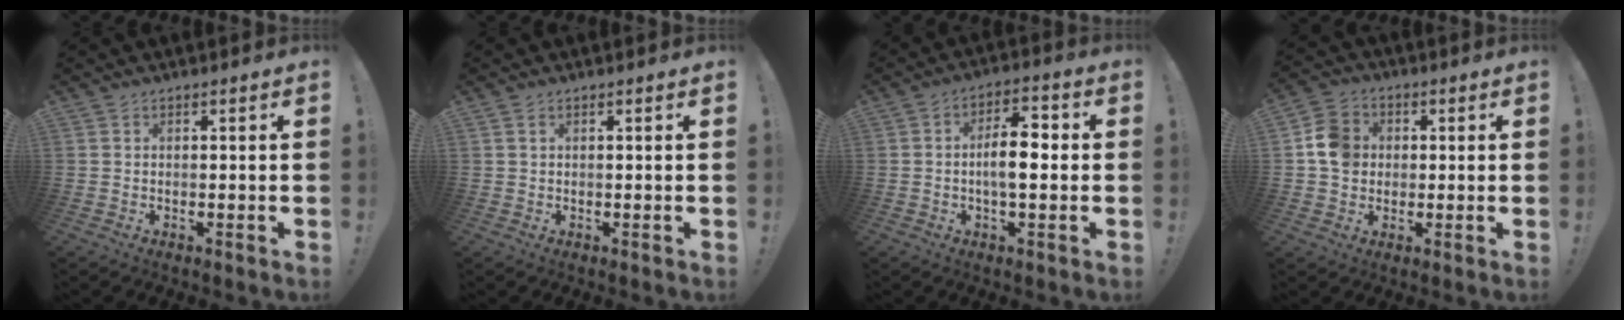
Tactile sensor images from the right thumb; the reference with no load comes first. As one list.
[{"total": 0.9, "force": [0.5, 0.4, 0.6], "torque": [-0.014, 0.002, 0.009]}, {"total": 8.9, "force": [-0.6, 3.7, 8.0], "torque": [-0.124, 0.005, -0.017]}, {"total": 8.6, "force": [0.7, 7.7, 3.8], "torque": [-0.056, 0.018, 0.020]}]